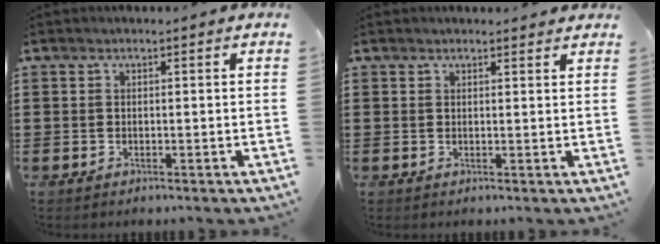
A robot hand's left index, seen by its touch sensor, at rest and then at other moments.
{"total": 1.3, "force": [1.3, 0.1, 0.2], "torque": [-0.006, 0.001, 0.026]}